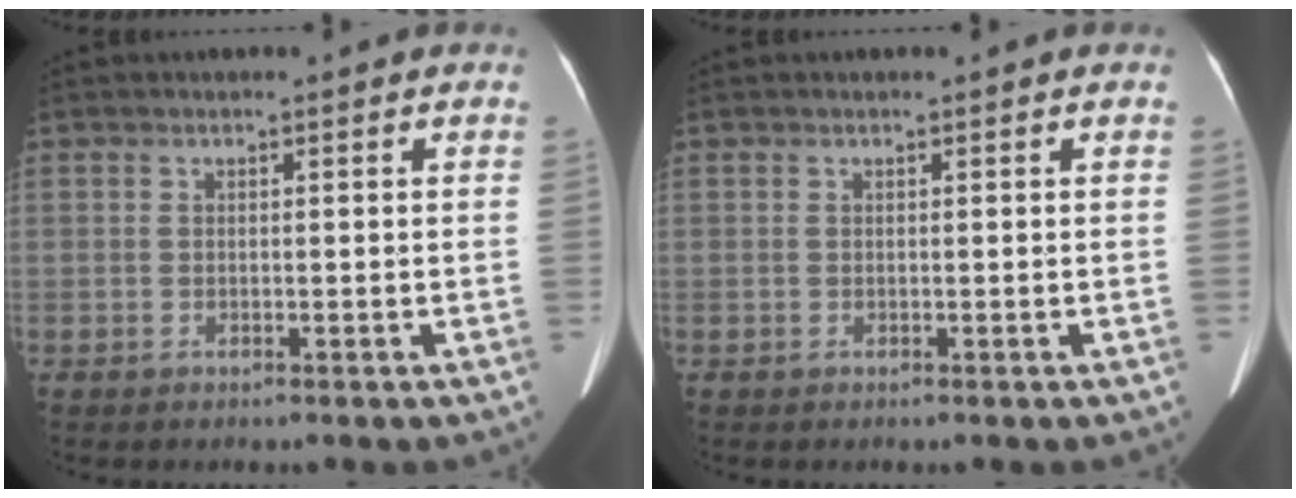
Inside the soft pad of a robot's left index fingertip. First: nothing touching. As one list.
[{"total": 0.0}]